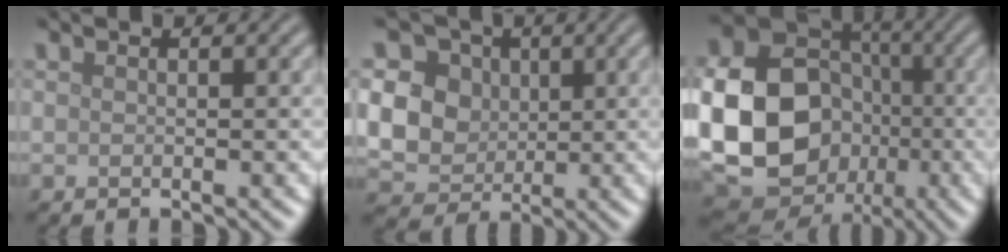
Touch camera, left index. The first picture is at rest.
{"total": 11.1, "force": [2.5, 9.5, 5.2], "torque": [-0.117, 0.024, 0.030]}
{"total": 18.5, "force": [-2.5, 15.6, 9.6], "torque": [-0.202, -0.034, -0.060]}